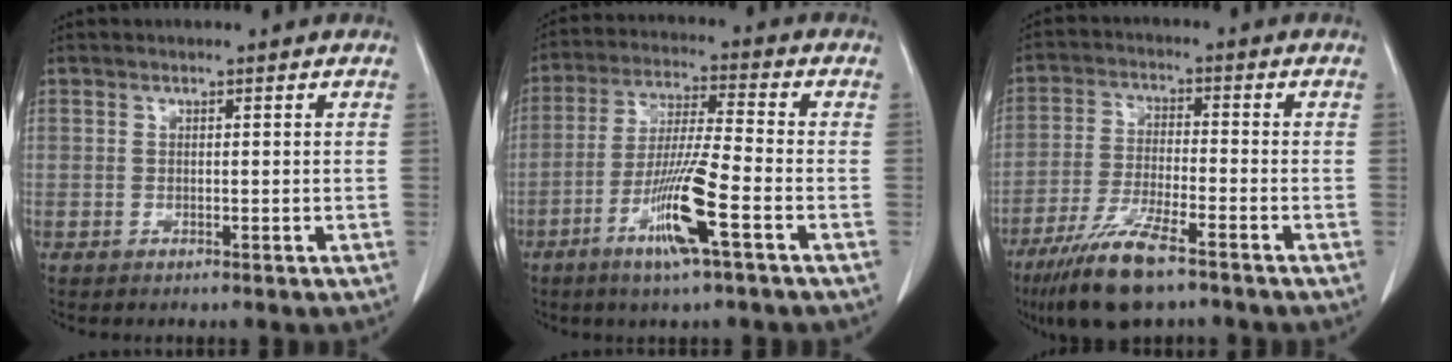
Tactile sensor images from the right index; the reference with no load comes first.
{"total": 11.2, "force": [-4.9, -0.2, 10.0], "torque": [-0.194, -0.016, -0.097]}
{"total": 10.4, "force": [-7.2, 1.7, 7.3], "torque": [-0.146, -0.026, -0.131]}